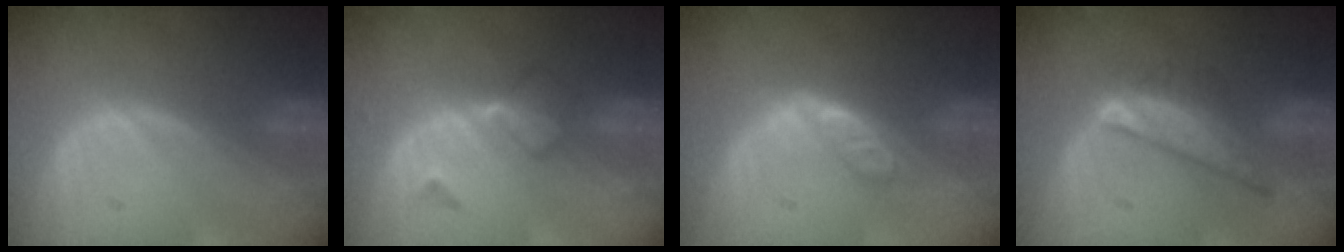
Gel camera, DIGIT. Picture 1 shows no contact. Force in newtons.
{"total": 4.9, "press": 4.3, "slide": 2.3}
{"total": 4.7, "press": 4.1, "slide": 2.2}
{"total": 7.5, "press": 6.5, "slide": 3.7}